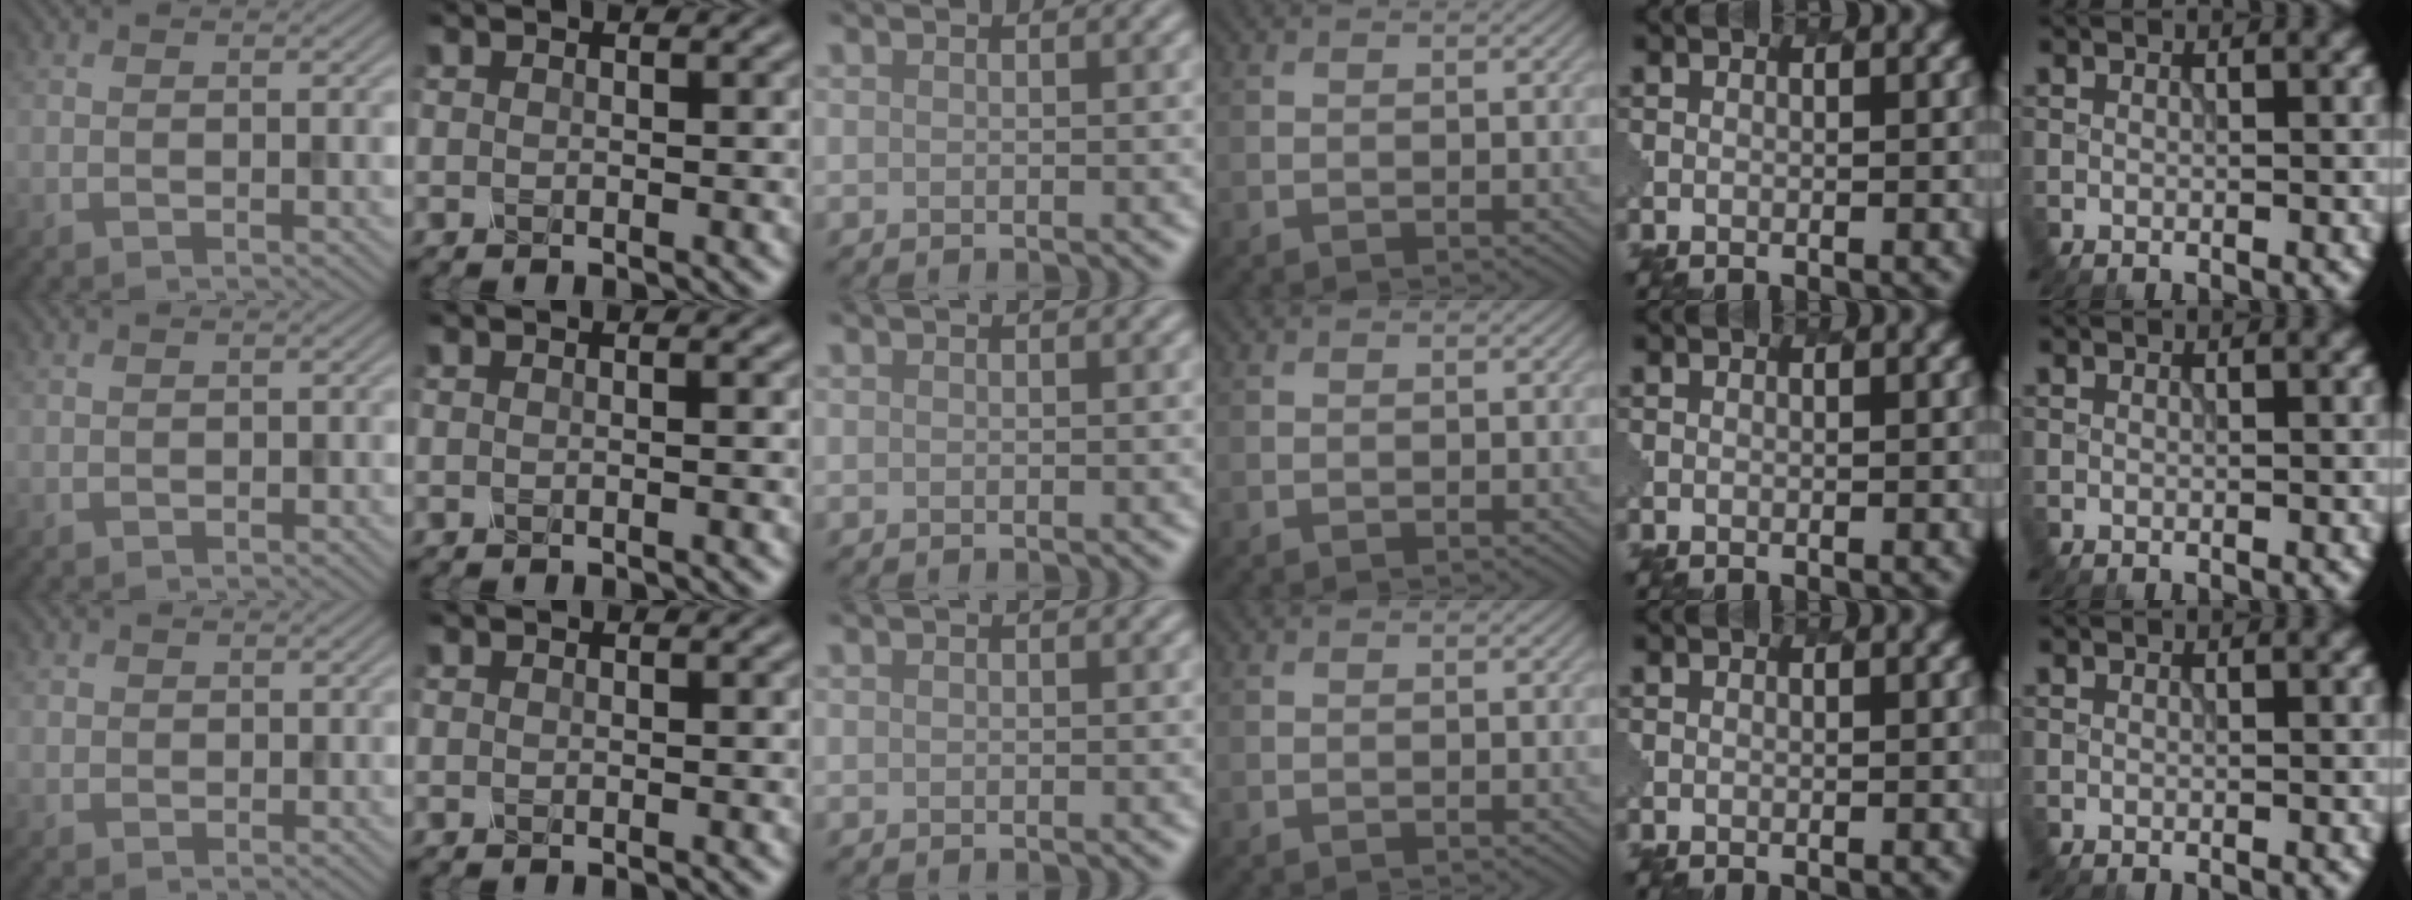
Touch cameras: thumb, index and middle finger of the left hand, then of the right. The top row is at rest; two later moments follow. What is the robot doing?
{"motion": "dispense", "object": "spray bottle"}